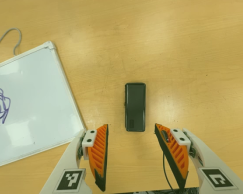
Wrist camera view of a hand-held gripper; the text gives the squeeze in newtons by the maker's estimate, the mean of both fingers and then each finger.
{"total": 0.0}